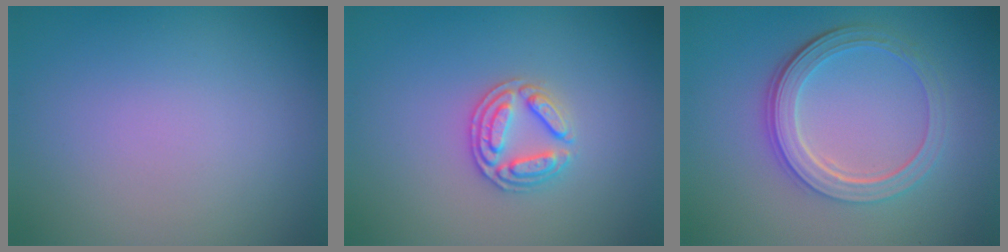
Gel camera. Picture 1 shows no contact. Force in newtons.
{"total": 2.8, "press": 2.7, "slide": 0.7}
{"total": 4.7, "press": 3.6, "slide": 2.9}